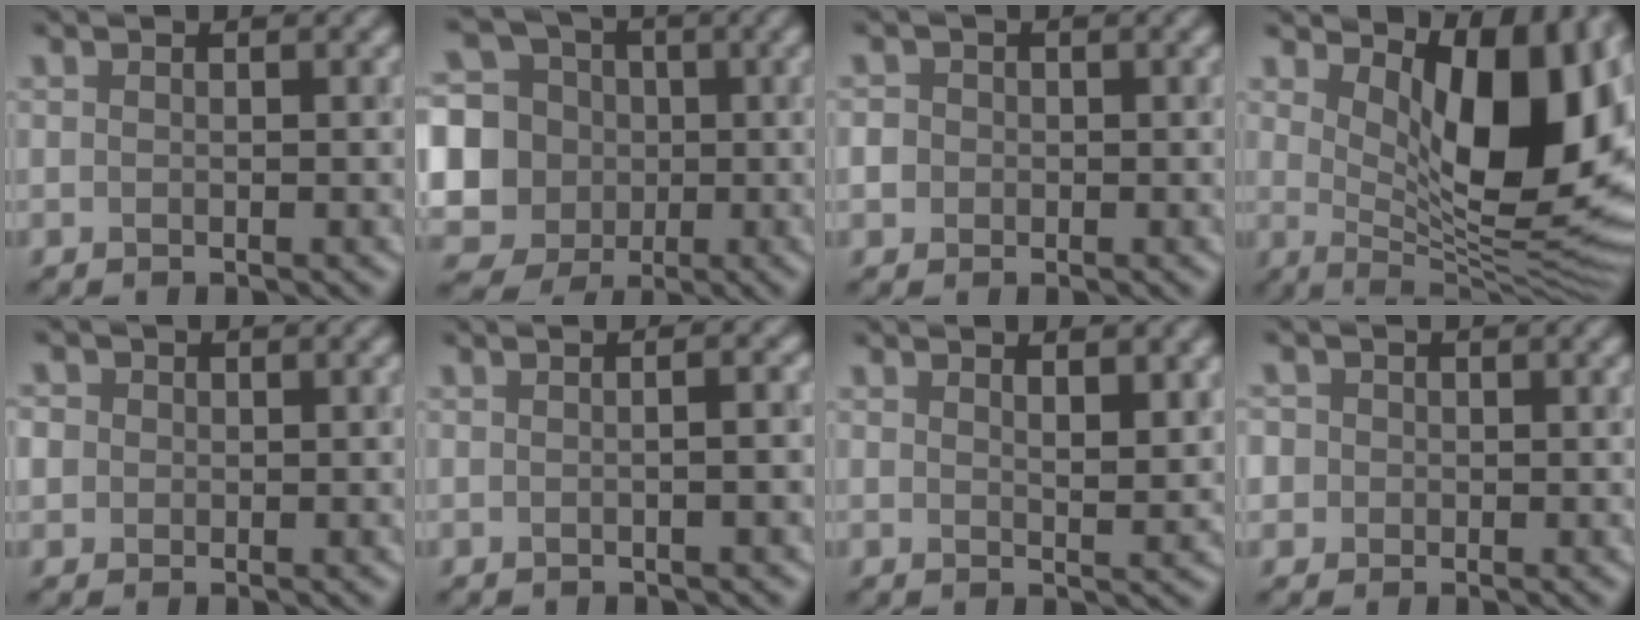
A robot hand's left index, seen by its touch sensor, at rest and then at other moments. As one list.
[{"total": 13.5, "force": [-0.6, 12.9, 4.2], "torque": [-0.145, 0.016, -0.035]}, {"total": 2.4, "force": [0.2, 2.2, 0.9], "torque": [-0.001, 0.014, -0.013]}, {"total": 12.4, "force": [3.4, 5.3, 10.7], "torque": [-0.138, -0.008, 0.059]}, {"total": 3.2, "force": [0.9, 2.8, 1.4], "torque": [-0.021, 0.025, -0.003]}, {"total": 3.0, "force": [0.2, 1.4, 2.6], "torque": [0.000, 0.009, -0.025]}, {"total": 2.4, "force": [1.5, 0.6, 1.8], "torque": [-0.022, -0.004, 0.026]}, {"total": 3.8, "force": [1.1, 3.3, 1.4], "torque": [-0.014, 0.026, -0.009]}]